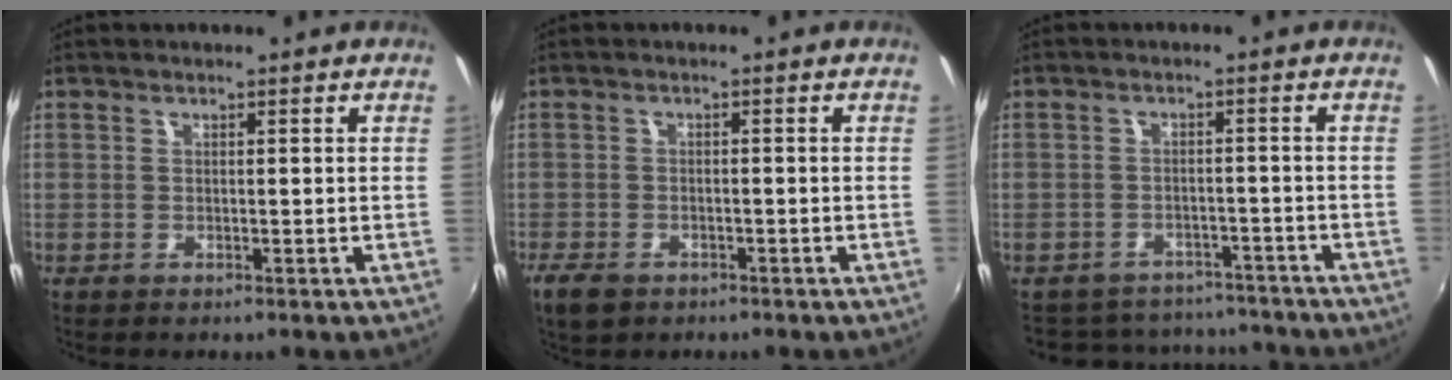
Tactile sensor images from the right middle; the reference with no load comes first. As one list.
[{"total": 5.1, "force": [-3.4, 2.9, 2.4], "torque": [-0.066, -0.014, -0.062]}, {"total": 11.8, "force": [-10.1, 5.6, 2.5], "torque": [-0.064, 0.031, -0.127]}]